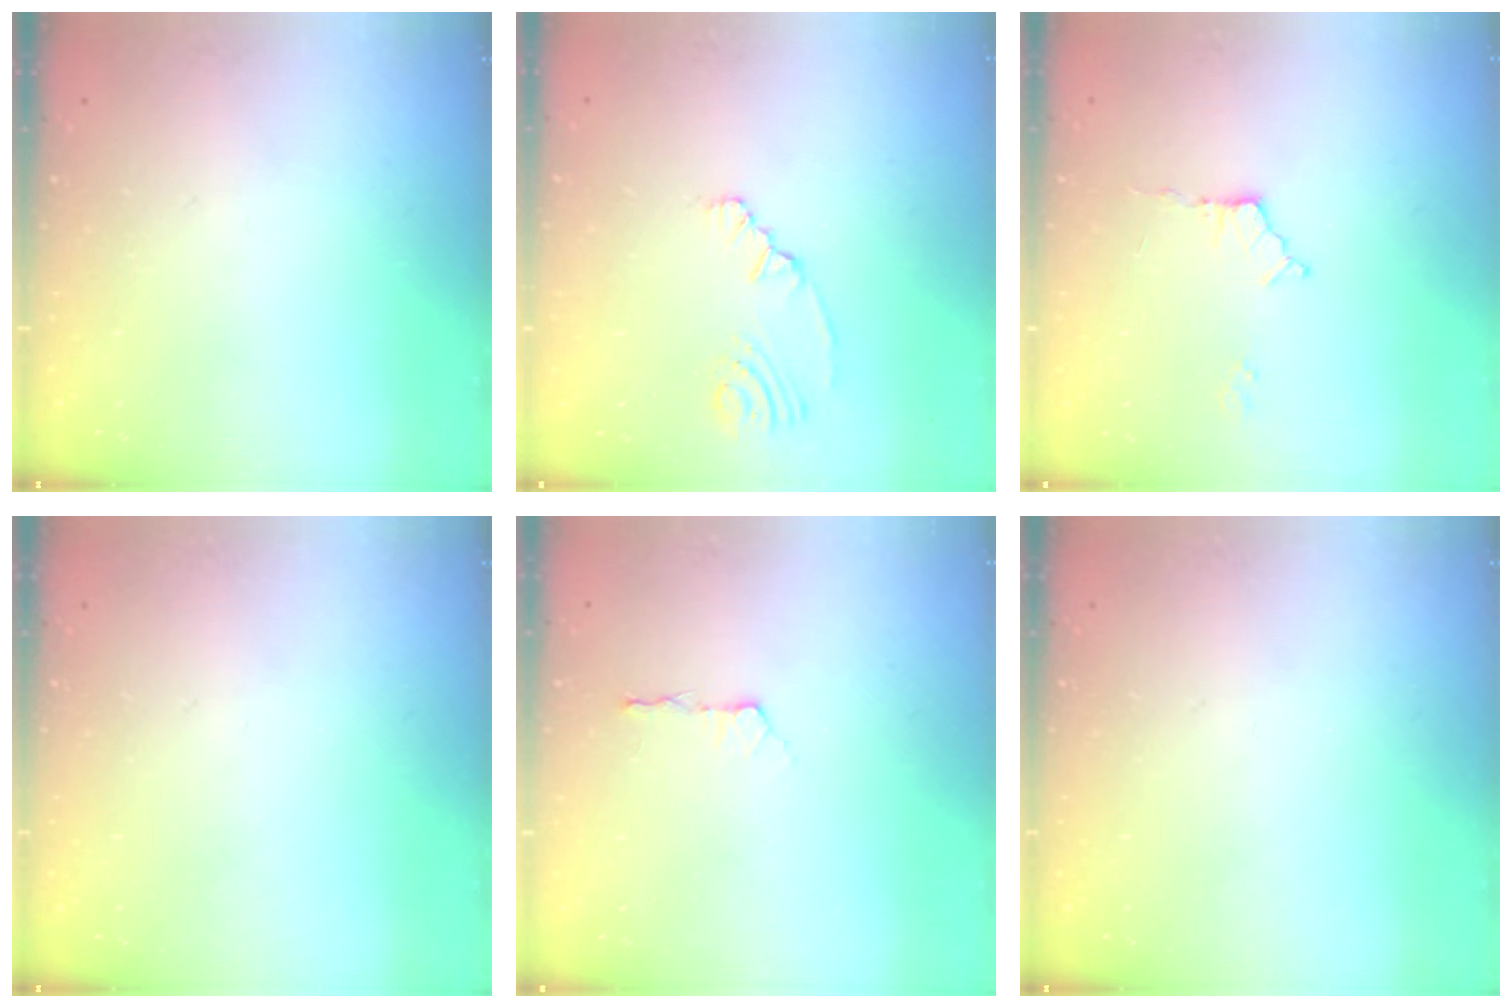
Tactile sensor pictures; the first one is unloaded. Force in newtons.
{"total": 2.8, "press": 2.3, "slide": 1.7}
{"total": 4.9, "press": 4.9, "slide": 0.6}
{"total": 0.0}
{"total": 2.9, "press": 2.4, "slide": 1.6}
{"total": 0.0}